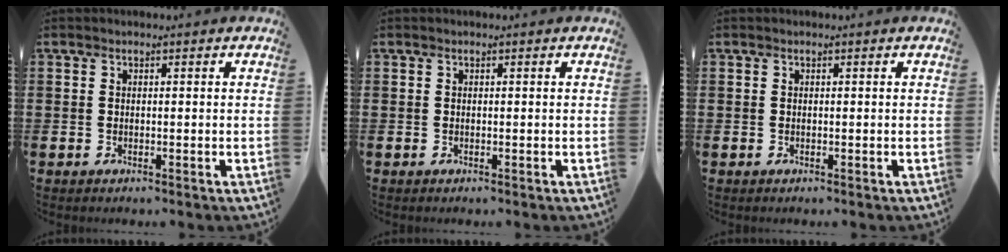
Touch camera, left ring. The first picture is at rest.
{"total": 0.0}
{"total": 0.0}